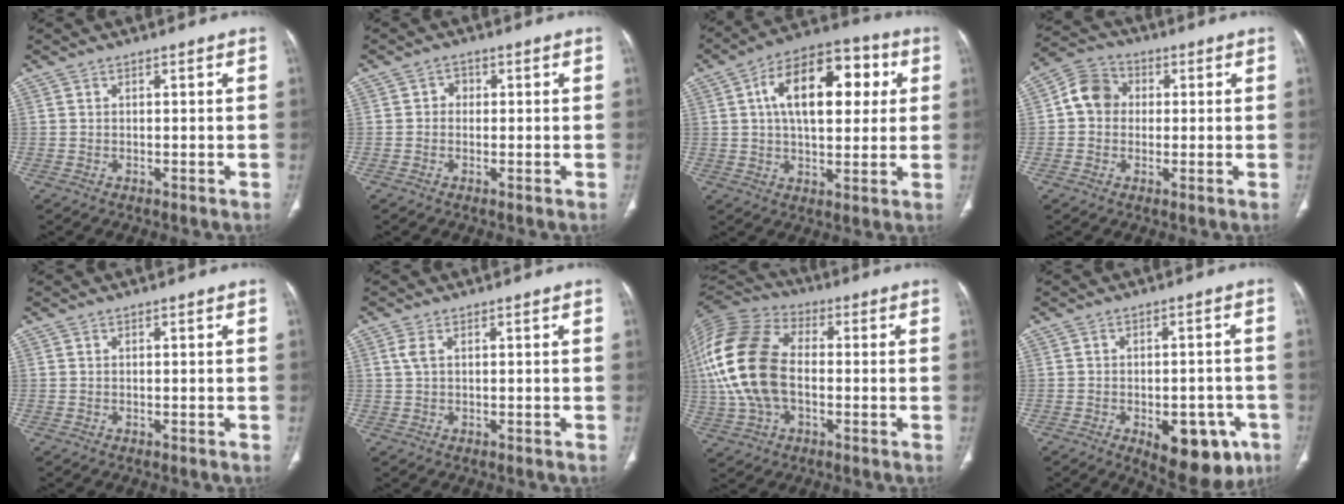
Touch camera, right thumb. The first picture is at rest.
{"total": 1.7, "force": [0.0, 1.5, 0.8], "torque": [0.002, 0.005, -0.008]}
{"total": 18.3, "force": [4.3, 9.9, 14.8], "torque": [-0.200, 0.019, 0.059]}
{"total": 7.5, "force": [0.6, 6.5, 3.7], "torque": [-0.053, 0.019, -0.002]}
{"total": 0.0}
{"total": 1.9, "force": [0.6, 0.8, 1.6], "torque": [-0.046, 0.011, 0.018]}
{"total": 20.1, "force": [-0.4, 12.6, 15.6], "torque": [-0.343, 0.021, -0.010]}
{"total": 10.5, "force": [-4.6, 5.6, 7.6], "torque": [-0.065, 0.012, -0.049]}